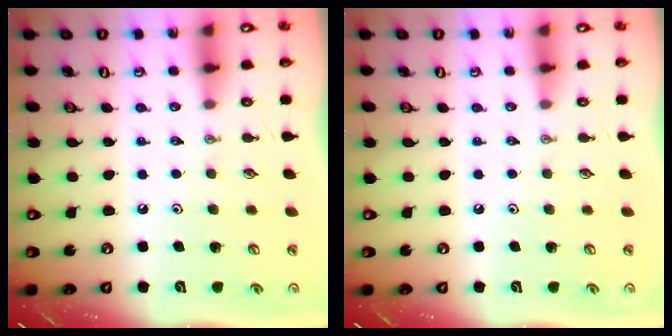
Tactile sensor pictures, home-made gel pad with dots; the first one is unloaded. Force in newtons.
{"total": 0.0}